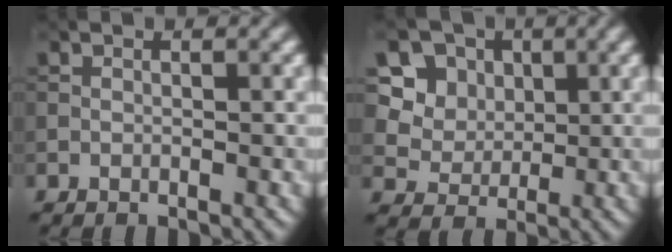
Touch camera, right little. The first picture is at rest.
{"total": 8.1, "force": [3.8, 6.5, 2.9], "torque": [-0.058, 0.013, 0.051]}